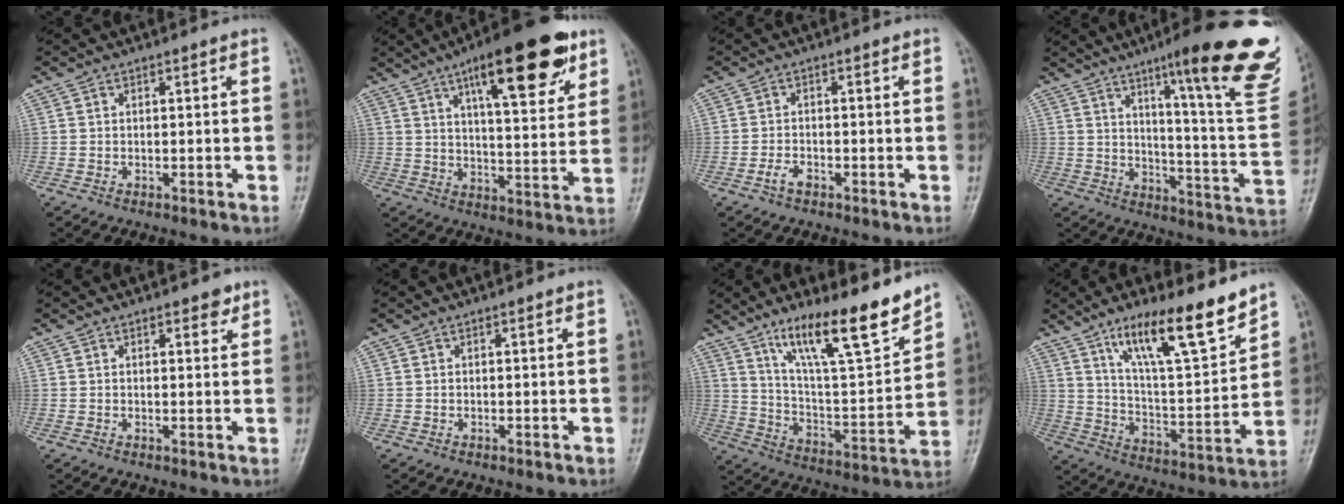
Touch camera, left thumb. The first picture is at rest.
{"total": 20.0, "force": [11.0, 6.2, 15.5], "torque": [-0.197, -0.035, 0.164]}
{"total": 2.2, "force": [-1.3, 1.1, 1.3], "torque": [-0.027, 0.008, -0.026]}
{"total": 26.8, "force": [15.6, 3.9, 21.5], "torque": [-0.244, -0.073, 0.215]}
{"total": 2.1, "force": [1.4, 1.0, 1.3], "torque": [-0.006, -0.006, 0.017]}
{"total": 0.0}
{"total": 18.6, "force": [13.3, 3.6, 12.4], "torque": [-0.175, -0.080, 0.232]}
{"total": 16.9, "force": [11.7, 3.8, 11.6], "torque": [-0.167, -0.070, 0.208]}